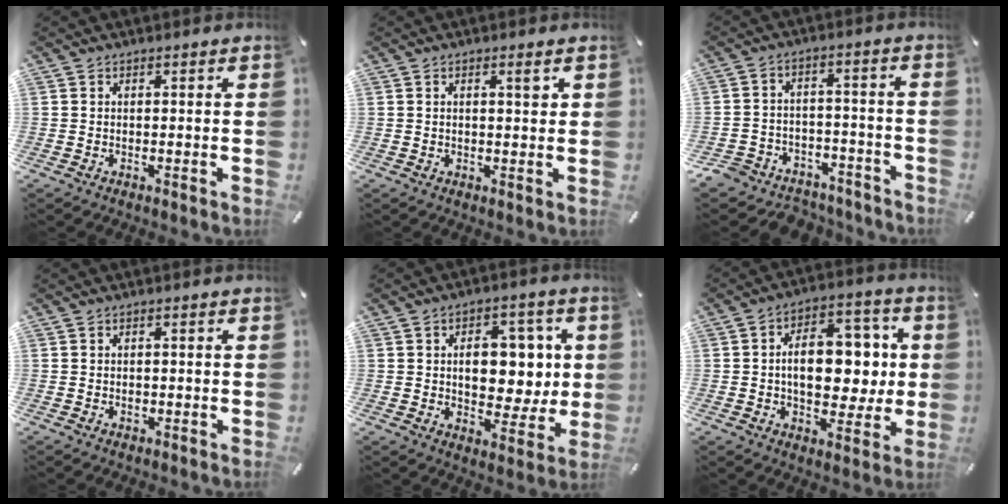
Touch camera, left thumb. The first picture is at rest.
{"total": 2.2, "force": [0.9, 0.5, 2.0], "torque": [-0.033, -0.001, 0.010]}
{"total": 7.2, "force": [-5.1, 4.8, 1.7], "torque": [-0.028, 0.033, -0.096]}
{"total": 0.8, "force": [-0.1, 0.7, 0.4], "torque": [-0.009, 0.002, -0.004]}
{"total": 12.0, "force": [1.9, 8.3, 8.4], "torque": [-0.103, -0.008, 0.031]}
{"total": 15.1, "force": [0.8, 9.9, 11.4], "torque": [-0.156, 0.008, 0.018]}